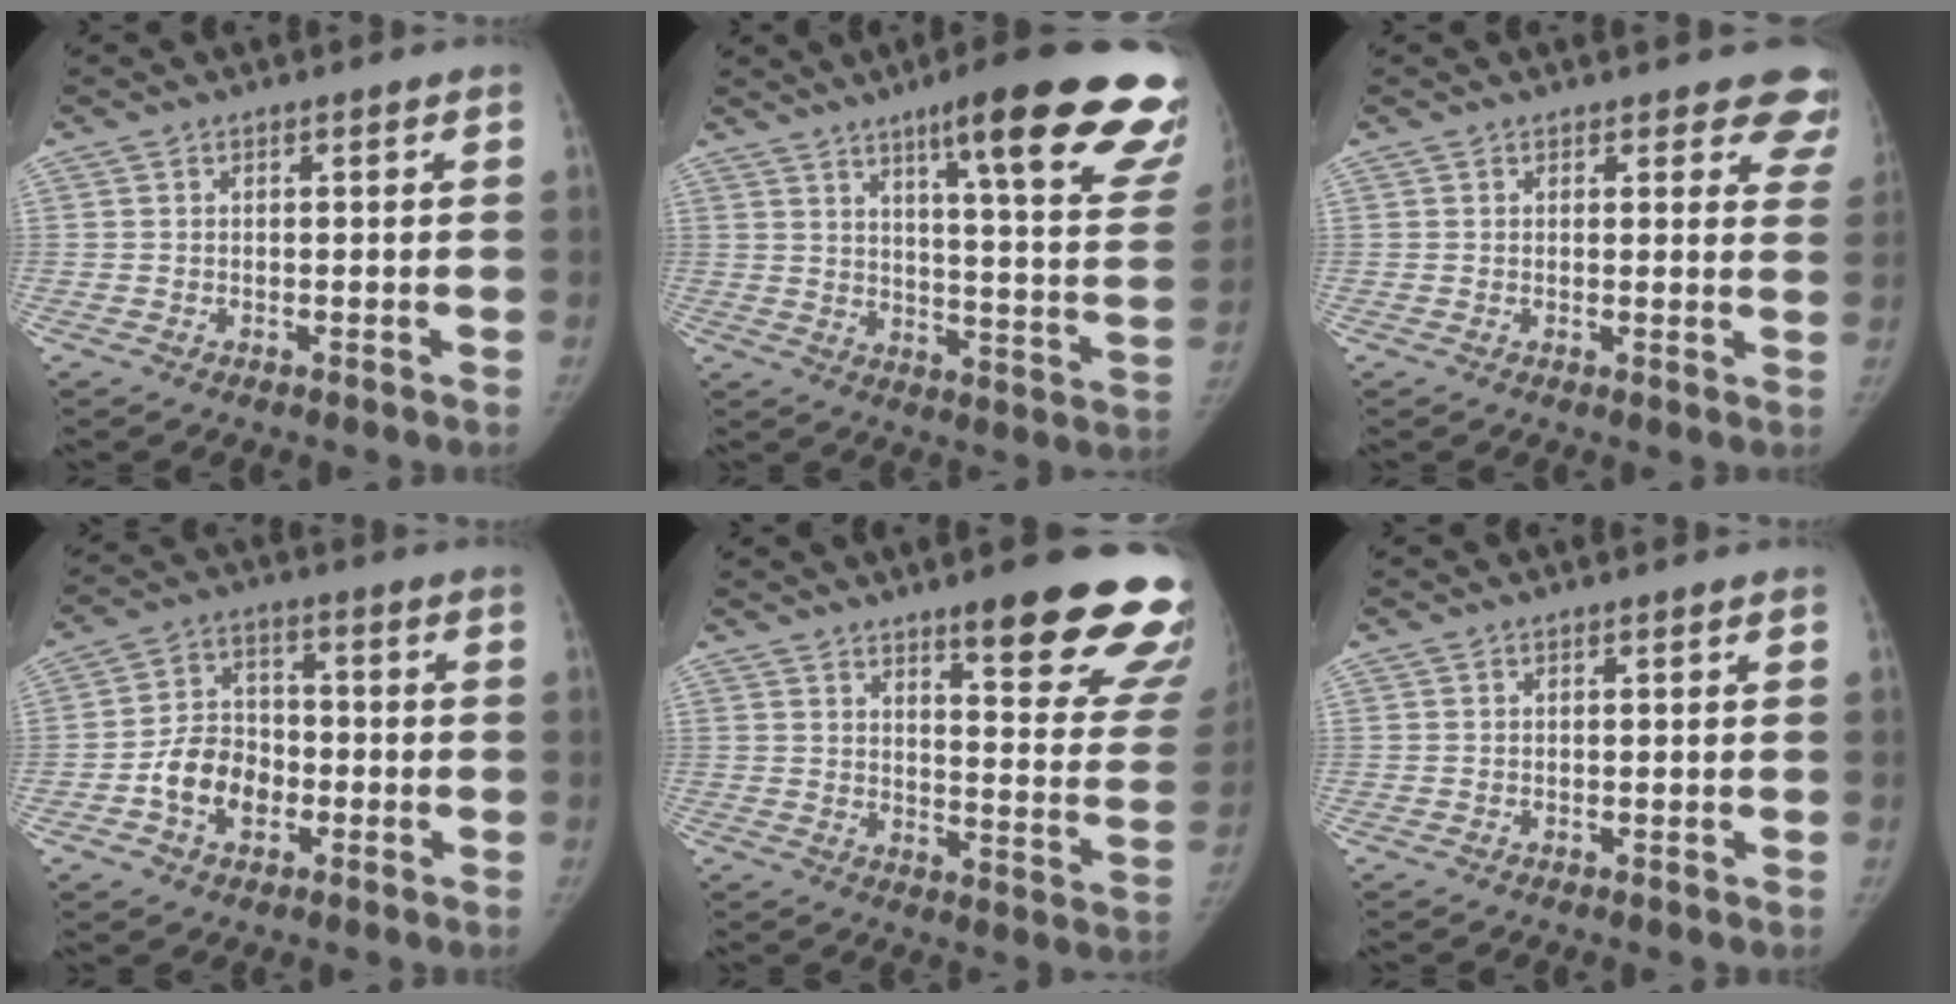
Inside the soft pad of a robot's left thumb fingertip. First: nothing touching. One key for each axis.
{"total": 26.6, "fx": 17.1, "fy": 3.8, "fz": 20.0, "tx": -0.221, "ty": -0.079, "tz": 0.223}
{"total": 7.6, "fx": 6.6, "fy": 3.3, "fz": 1.8, "tx": 0.036, "ty": -0.029, "tz": 0.044}
{"total": 9.7, "fx": -3.1, "fy": 7.3, "fz": 5.6, "tx": -0.073, "ty": 0.028, "tz": -0.058}
{"total": 21.6, "fx": 14.0, "fy": 4.4, "fz": 15.9, "tx": -0.162, "ty": -0.081, "tz": 0.180}
{"total": 0.0}